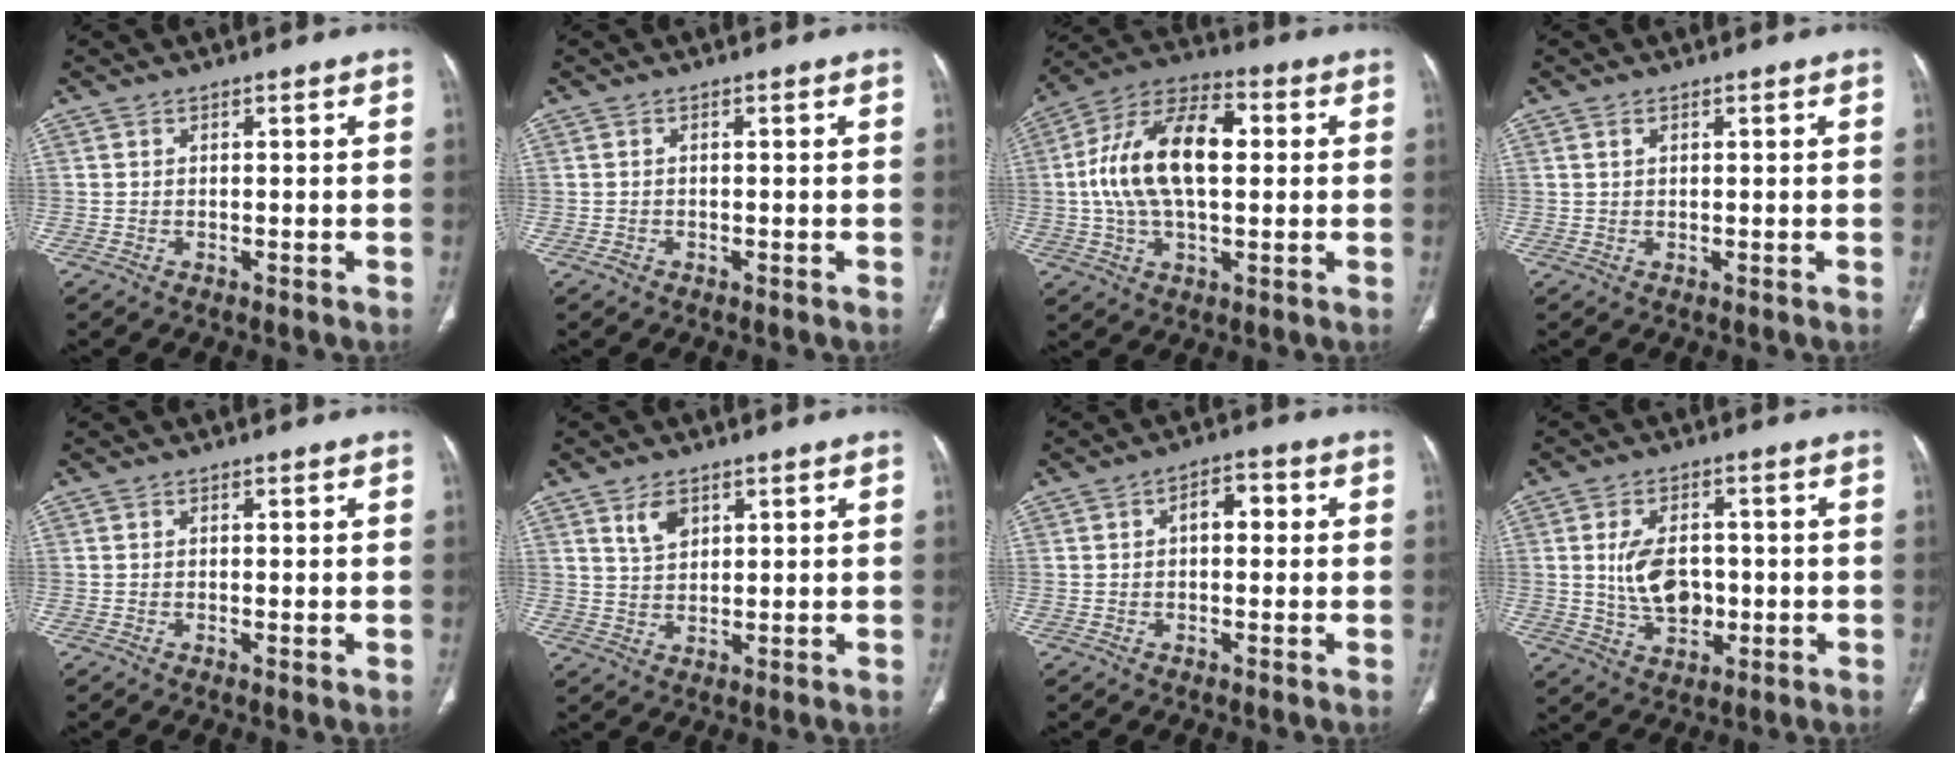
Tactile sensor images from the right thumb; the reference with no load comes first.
{"total": 0.7, "force": [-0.4, 0.5, 0.2], "torque": [-0.004, 0.003, -0.009]}
{"total": 17.9, "force": [1.7, 9.6, 15.0], "torque": [-0.276, 0.028, 0.024]}
{"total": 0.8, "force": [0.4, 0.5, 0.5], "torque": [-0.012, 0.002, 0.008]}
{"total": 0.6, "force": [0.0, 0.1, 0.6], "torque": [-0.015, -0.004, -0.001]}
{"total": 4.5, "force": [2.5, 2.7, 2.7], "torque": [-0.038, -0.015, 0.051]}
{"total": 4.7, "force": [0.7, 2.8, 3.7], "torque": [-0.044, 0.016, 0.004]}
{"total": 9.1, "force": [0.0, 6.0, 6.8], "torque": [-0.104, 0.002, 0.011]}